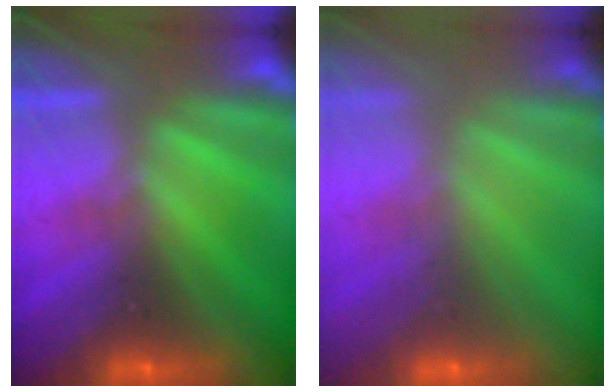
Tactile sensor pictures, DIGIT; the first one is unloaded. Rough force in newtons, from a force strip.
{"total": 2.9}